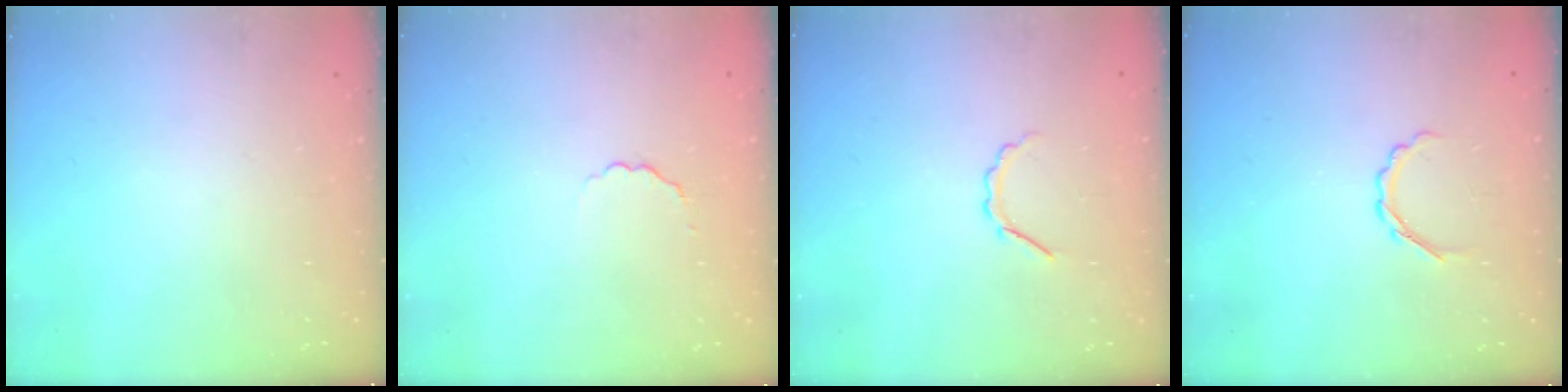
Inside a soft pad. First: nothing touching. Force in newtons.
{"total": 1.9, "press": 1.7, "slide": 0.8}
{"total": 3.2, "press": 3.1, "slide": 1.0}
{"total": 3.6, "press": 3.5, "slide": 1.0}